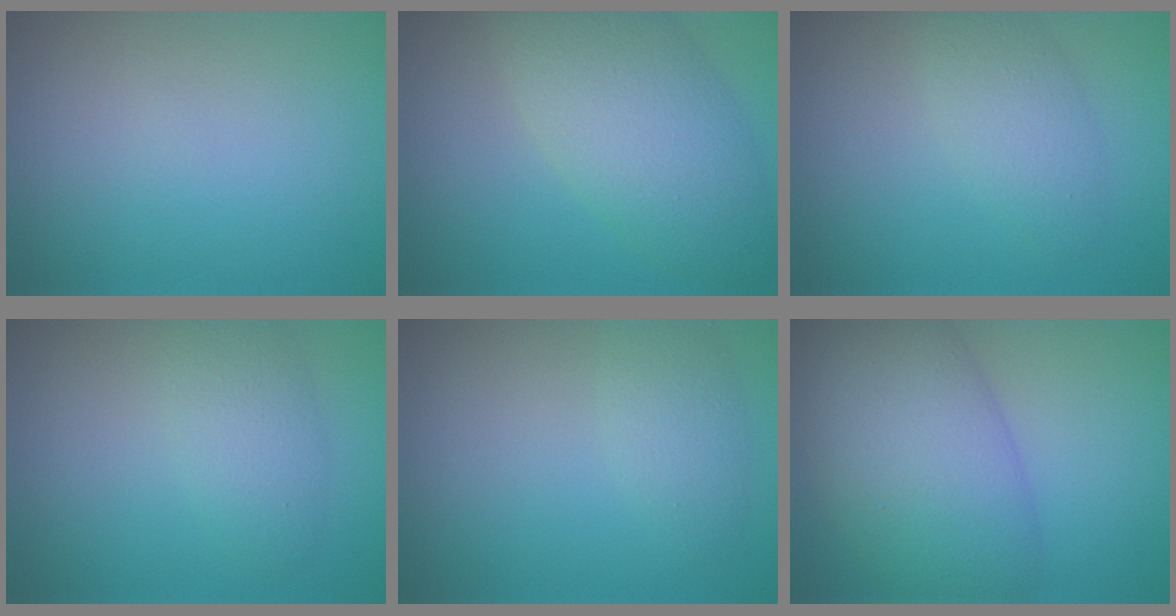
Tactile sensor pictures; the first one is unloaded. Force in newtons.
{"total": 7.0, "press": 7.0, "slide": 0.4}
{"total": 2.6, "press": 2.6, "slide": 0.1}
{"total": 2.8, "press": 2.8, "slide": 0.1}
{"total": 2.1, "press": 2.1, "slide": 0.2}
{"total": 8.9, "press": 8.9, "slide": 0.3}